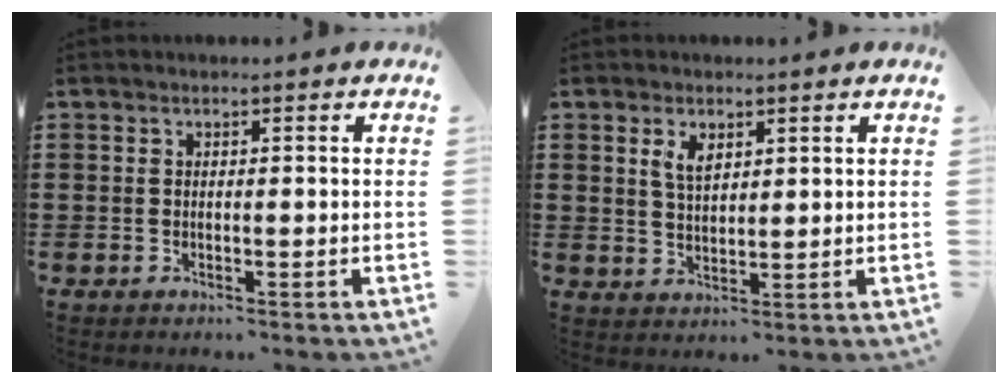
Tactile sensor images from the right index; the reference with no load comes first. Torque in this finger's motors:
{"motor_torque": [0.47, 0.07, 0.27, 0.04]}